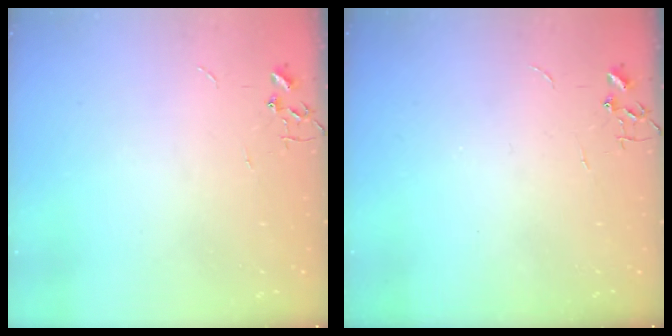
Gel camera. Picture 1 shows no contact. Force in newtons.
{"total": 0.0}